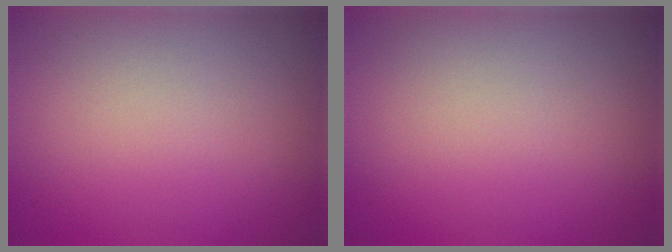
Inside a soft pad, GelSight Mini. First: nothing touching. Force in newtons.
{"total": 0.0}